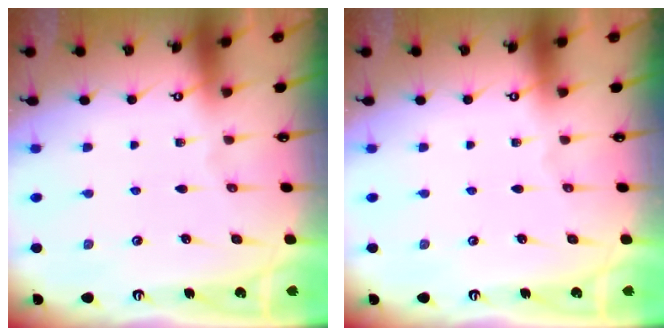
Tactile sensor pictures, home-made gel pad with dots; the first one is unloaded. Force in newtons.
{"total": 0.0}